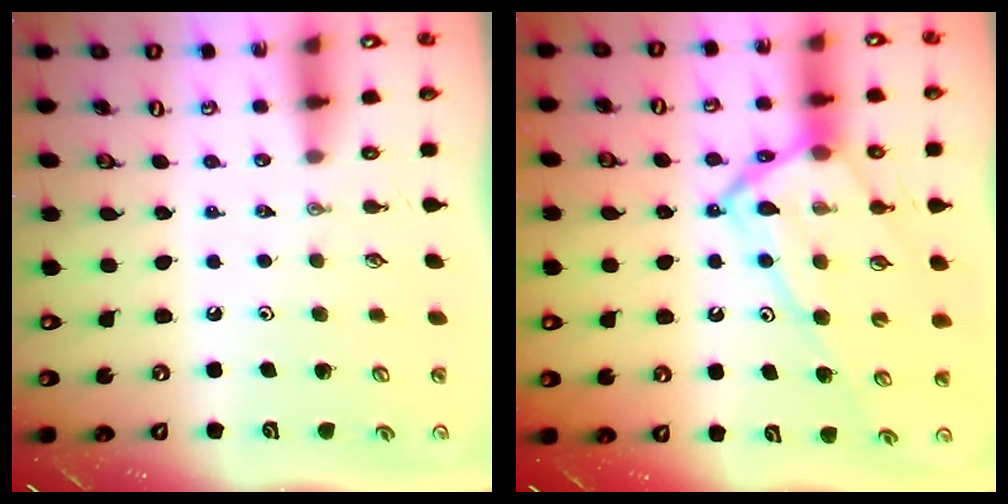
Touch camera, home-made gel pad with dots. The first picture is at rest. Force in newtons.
{"total": 15.6, "press": 15.5, "slide": 1.4}